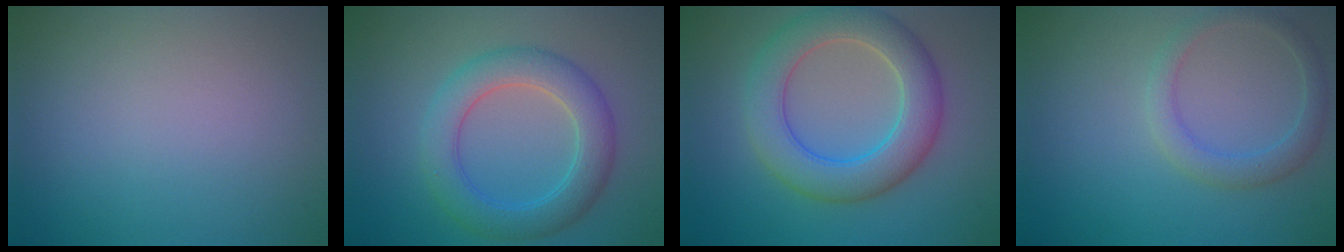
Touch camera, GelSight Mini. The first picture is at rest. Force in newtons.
{"total": 5.3, "press": 5.3, "slide": 0.2}
{"total": 6.6, "press": 6.6, "slide": 0.3}
{"total": 2.5, "press": 2.5, "slide": 0.0}